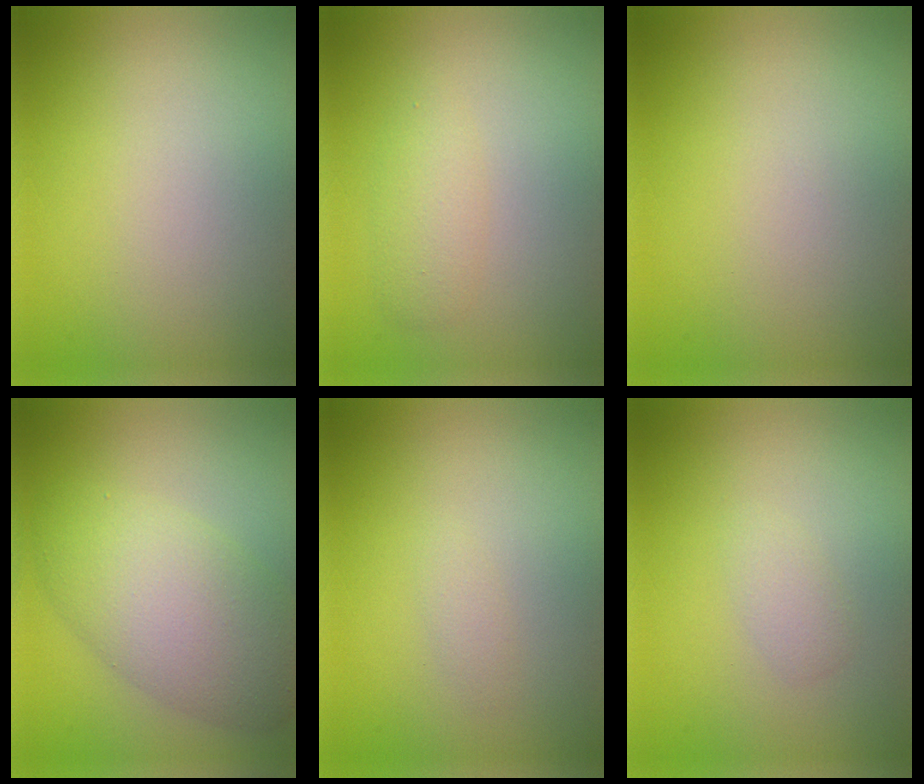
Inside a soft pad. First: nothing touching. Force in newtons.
{"total": 1.9, "press": 1.9, "slide": 0.1}
{"total": 0.0}
{"total": 6.9, "press": 6.9, "slide": 0.3}
{"total": 0.6, "press": 0.6, "slide": 0.0}
{"total": 1.1, "press": 1.1, "slide": 0.1}